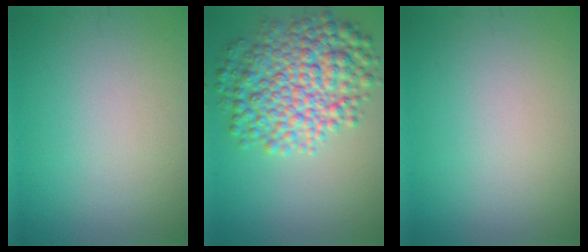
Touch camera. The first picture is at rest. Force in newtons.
{"total": 8.3, "press": 8.3, "slide": 0.0}
{"total": 0.0}